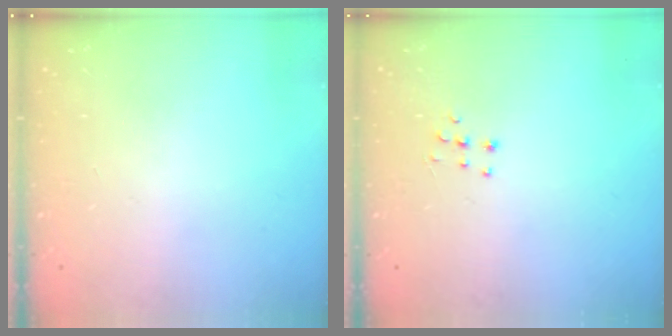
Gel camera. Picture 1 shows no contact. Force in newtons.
{"total": 3.7, "press": 3.7, "slide": 0.2}